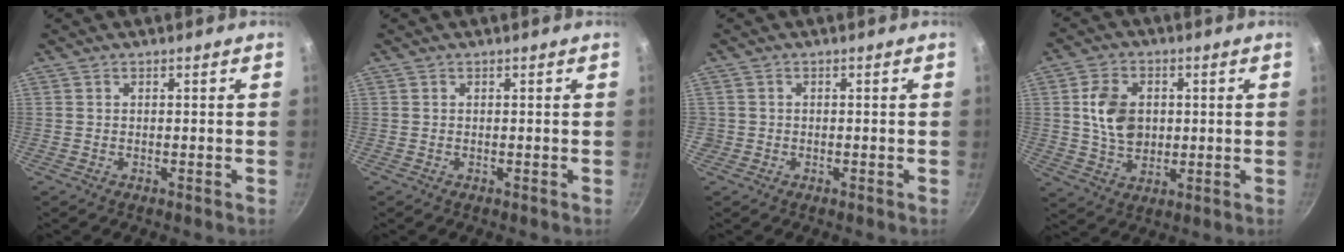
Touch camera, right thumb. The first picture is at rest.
{"total": 0.0}
{"total": 1.1, "force": [-0.2, 1.1, 0.0], "torque": [0.004, 0.006, -0.002]}
{"total": 9.8, "force": [1.4, 7.2, 6.5], "torque": [-0.097, 0.000, 0.026]}